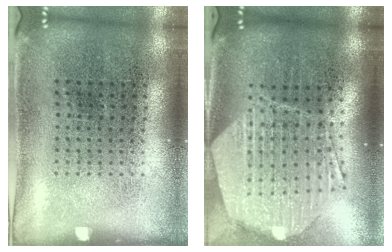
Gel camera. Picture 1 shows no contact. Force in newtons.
{"total": 2.6, "press": 2.1, "slide": 1.5}